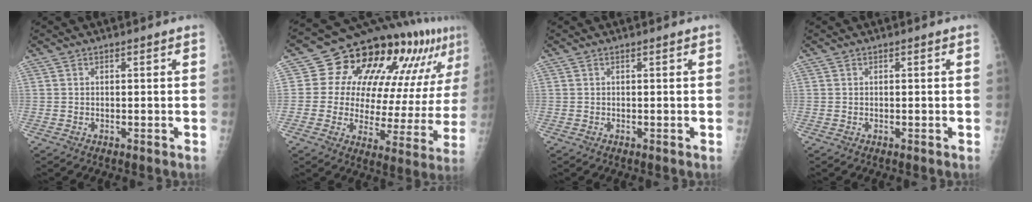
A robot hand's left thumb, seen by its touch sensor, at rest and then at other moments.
{"total": 23.5, "force": [12.3, 11.4, 16.5], "torque": [-0.199, -0.017, 0.168]}
{"total": 0.0}
{"total": 0.0}